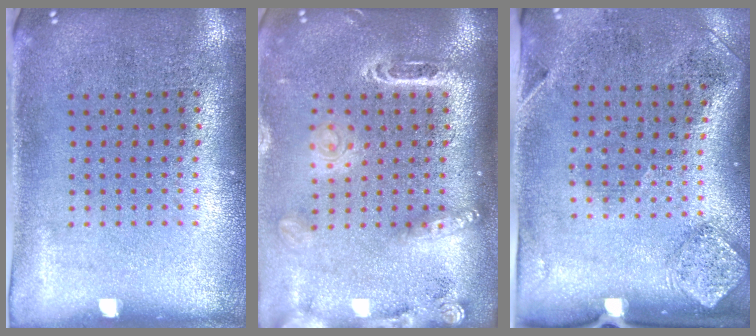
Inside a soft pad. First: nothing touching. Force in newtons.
{"total": 2.4, "press": 1.9, "slide": 1.5}
{"total": 1.9, "press": 1.1, "slide": 1.6}